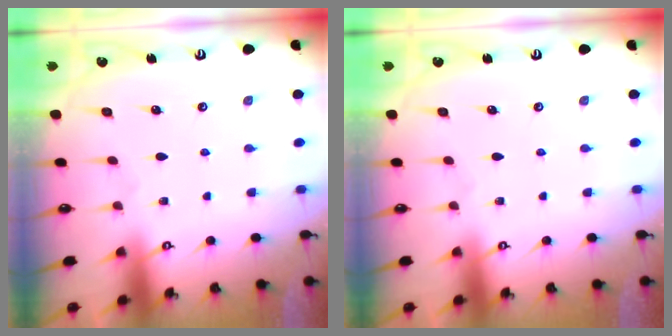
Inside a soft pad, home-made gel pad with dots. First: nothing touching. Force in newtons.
{"total": 0.0}